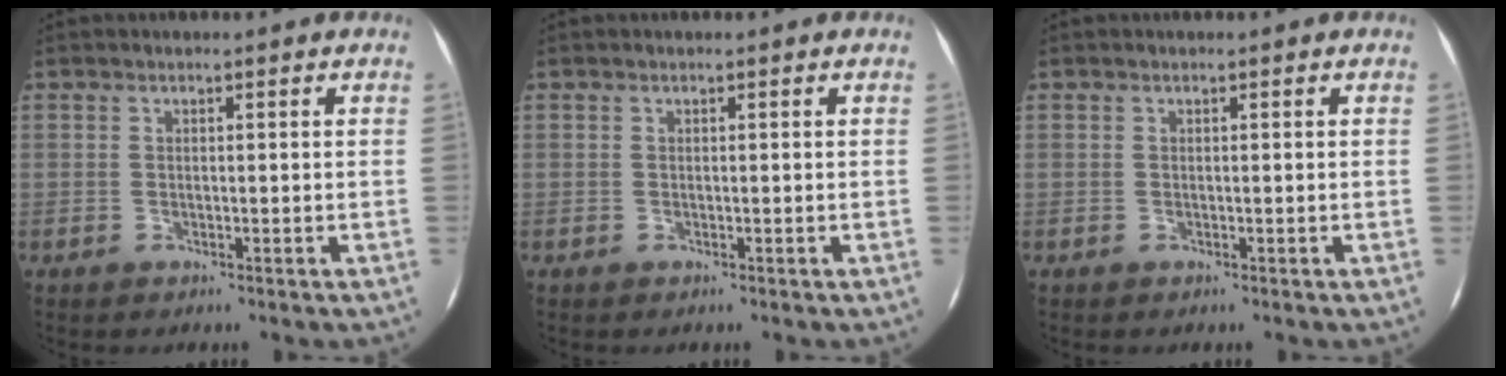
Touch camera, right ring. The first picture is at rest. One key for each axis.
{"total": 0.0}
{"total": 0.0}